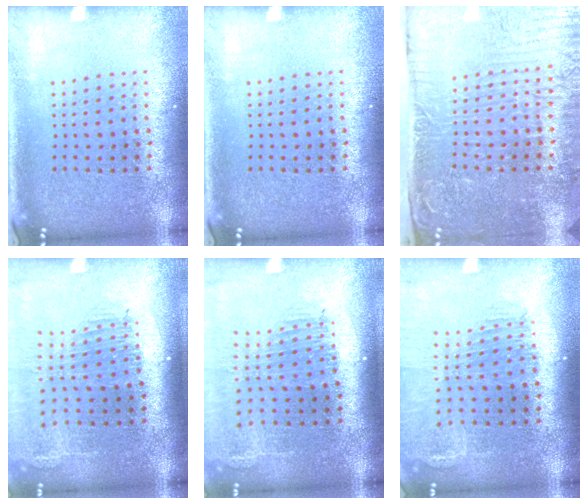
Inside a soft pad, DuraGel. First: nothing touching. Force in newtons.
{"total": 0.0}
{"total": 5.5, "press": 4.6, "slide": 3.0}
{"total": 2.3, "press": 1.8, "slide": 1.3}
{"total": 2.3, "press": 1.8, "slide": 1.3}
{"total": 1.5, "press": 1.5, "slide": 0.0}